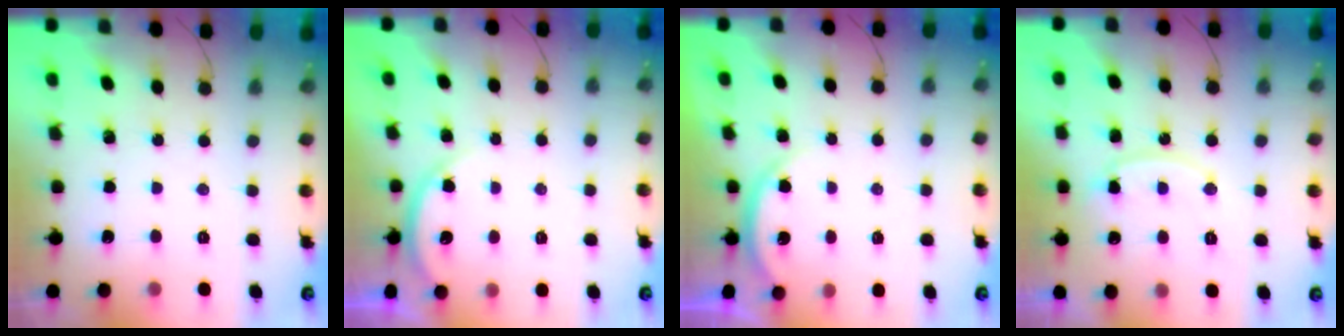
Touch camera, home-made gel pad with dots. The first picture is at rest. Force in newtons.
{"total": 3.0, "press": 2.9, "slide": 0.4}
{"total": 4.2, "press": 4.1, "slide": 0.5}
{"total": 12.6, "press": 12.5, "slide": 0.9}